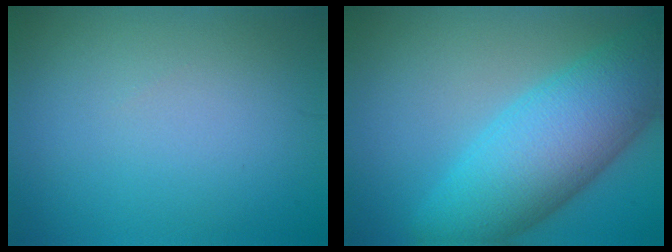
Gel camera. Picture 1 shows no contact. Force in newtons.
{"total": 10.0, "press": 10.0, "slide": 0.2}